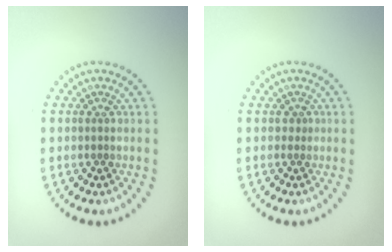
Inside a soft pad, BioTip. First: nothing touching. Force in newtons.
{"total": 0.5, "press": 0.1, "slide": 0.5}